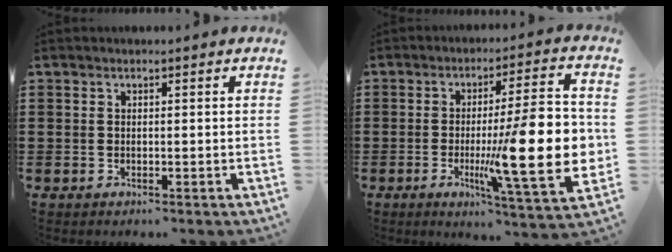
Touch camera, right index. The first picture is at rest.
{"total": 18.3, "force": [-1.7, 4.3, 17.7], "torque": [-0.269, -0.018, -0.019]}